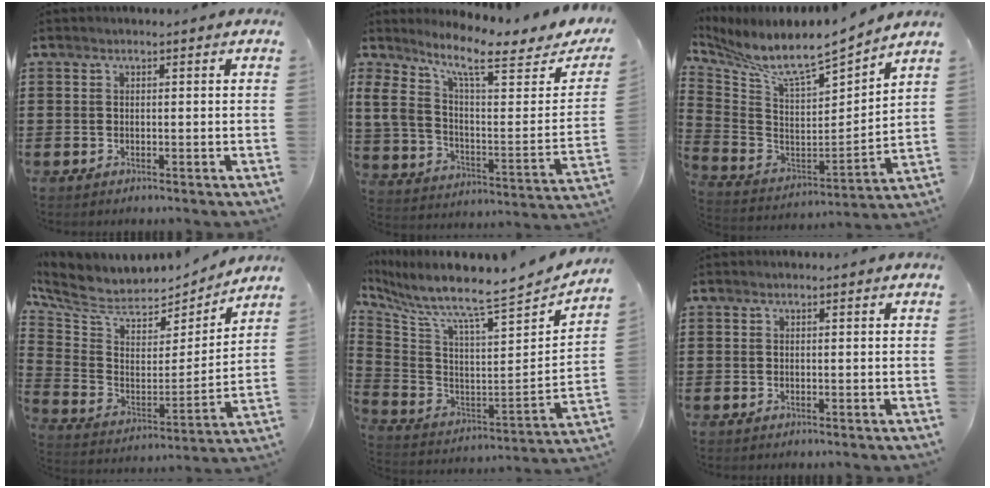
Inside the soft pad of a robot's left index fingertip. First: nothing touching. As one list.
[{"total": 10.7, "force": [8.1, 2.2, 6.7], "torque": [-0.163, -0.052, 0.136]}, {"total": 6.9, "force": [6.1, 0.6, 3.2], "torque": [-0.092, -0.063, 0.096]}, {"total": 6.5, "force": [5.5, 2.7, 2.1], "torque": [-0.076, -0.044, 0.095]}, {"total": 5.9, "force": [5.3, -0.7, 2.6], "torque": [-0.072, -0.076, 0.074]}, {"total": 0.0}]